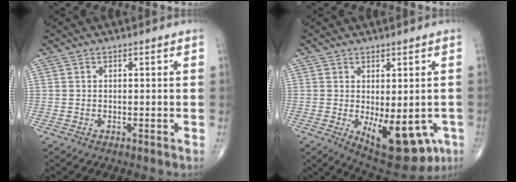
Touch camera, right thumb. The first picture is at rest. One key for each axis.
{"total": 14.2, "fx": -4.4, "fy": 6.9, "fz": 11.6, "tx": -0.135, "ty": -0.009, "tz": -0.041}